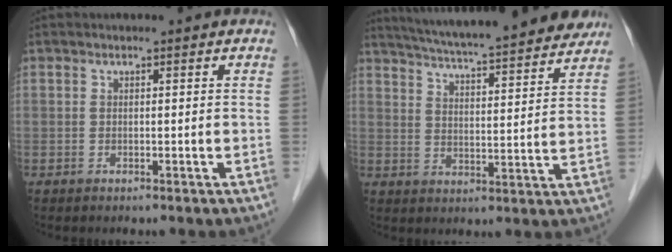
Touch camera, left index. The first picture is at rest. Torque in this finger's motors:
{"motor_torque": [-0.28, -0.87, 0.27, 0.08]}